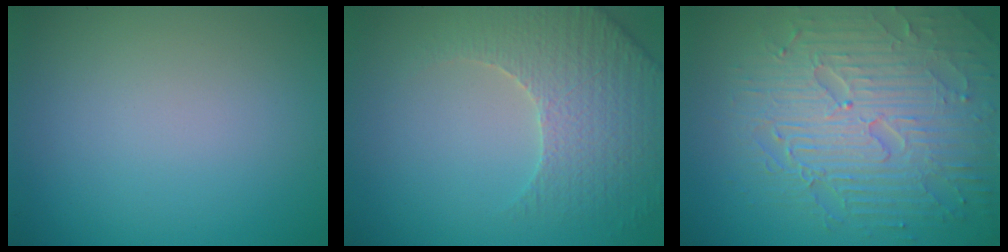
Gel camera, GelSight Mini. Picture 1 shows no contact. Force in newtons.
{"total": 4.6, "press": 4.3, "slide": 1.4}
{"total": 8.9, "press": 6.3, "slide": 6.4}